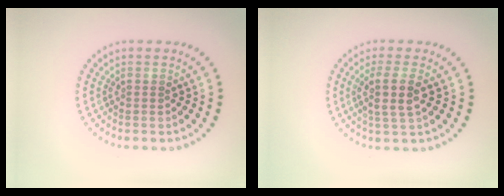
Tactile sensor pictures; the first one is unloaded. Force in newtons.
{"total": 2.9, "press": 2.6, "slide": 1.3}